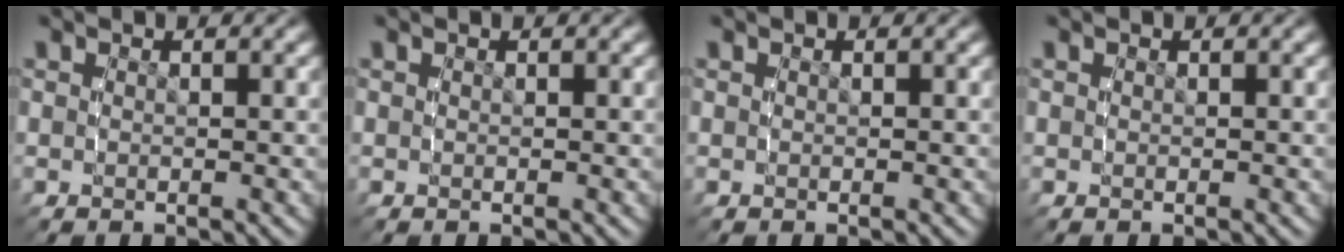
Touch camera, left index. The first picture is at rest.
{"total": 0.0}
{"total": 0.0}
{"total": 0.0}